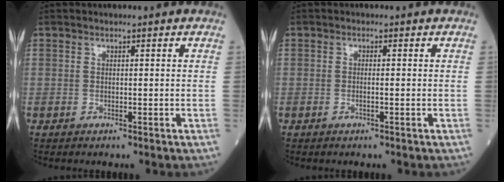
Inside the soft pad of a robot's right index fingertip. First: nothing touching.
{"total": 1.0, "force": [-0.2, 0.1, 0.9], "torque": [-0.022, -0.001, -0.002]}